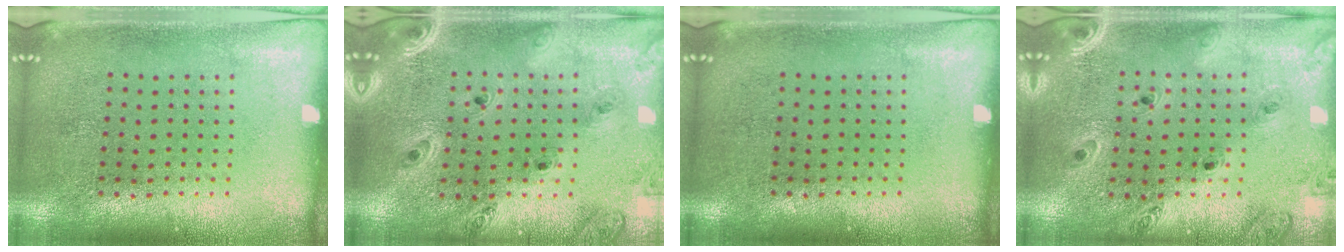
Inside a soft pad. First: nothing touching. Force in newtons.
{"total": 1.4, "press": 1.4, "slide": 0.2}
{"total": 0.0}
{"total": 1.3, "press": 1.3, "slide": 0.1}